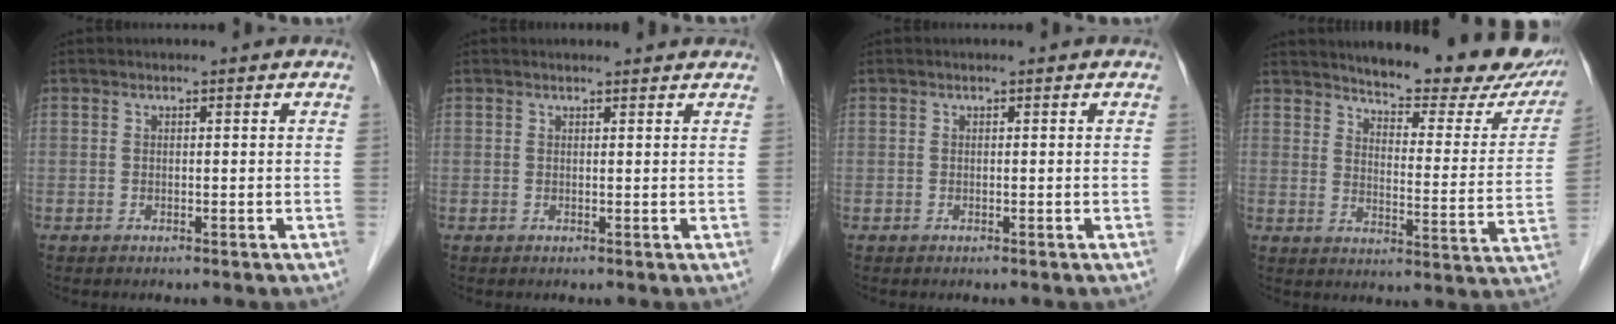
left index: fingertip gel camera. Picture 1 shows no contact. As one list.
[{"total": 3.2, "force": [3.2, 0.6, 0.5], "torque": [-0.012, 0.012, 0.030]}, {"total": 0.0}, {"total": 19.8, "force": [17.6, 4.2, 8.0], "torque": [-0.090, -0.048, 0.206]}]